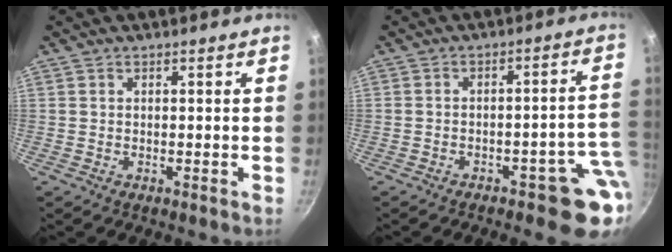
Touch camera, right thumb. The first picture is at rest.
{"total": 9.2, "force": [-3.7, 3.8, 7.4], "torque": [-0.034, 0.045, -0.044]}